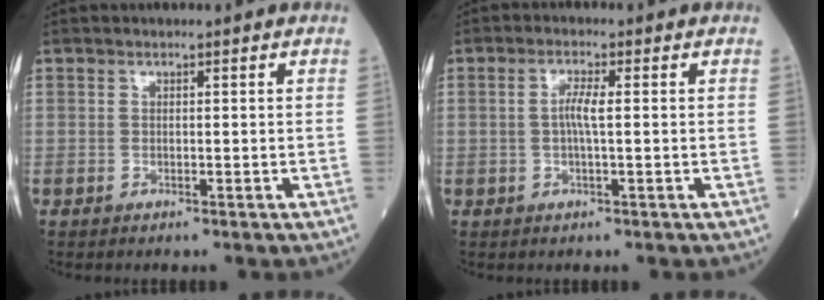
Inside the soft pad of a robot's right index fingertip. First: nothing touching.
{"total": 2.8, "force": [0.1, 0.2, 2.8], "torque": [-0.058, 0.002, 0.000]}